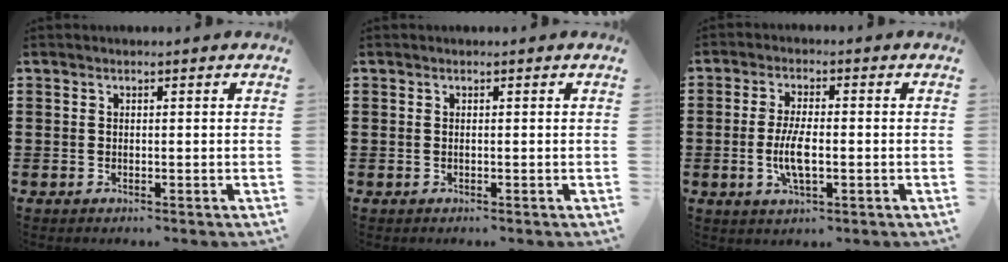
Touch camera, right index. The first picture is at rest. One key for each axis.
{"total": 0.0}
{"total": 5.5, "fx": -1.1, "fy": 1.7, "fz": 5.2, "tx": -0.110, "ty": -0.006, "tz": -0.024}